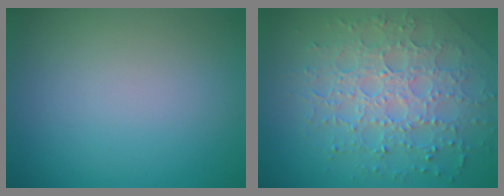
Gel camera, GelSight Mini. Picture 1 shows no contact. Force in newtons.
{"total": 7.2, "press": 5.2, "slide": 5.0}